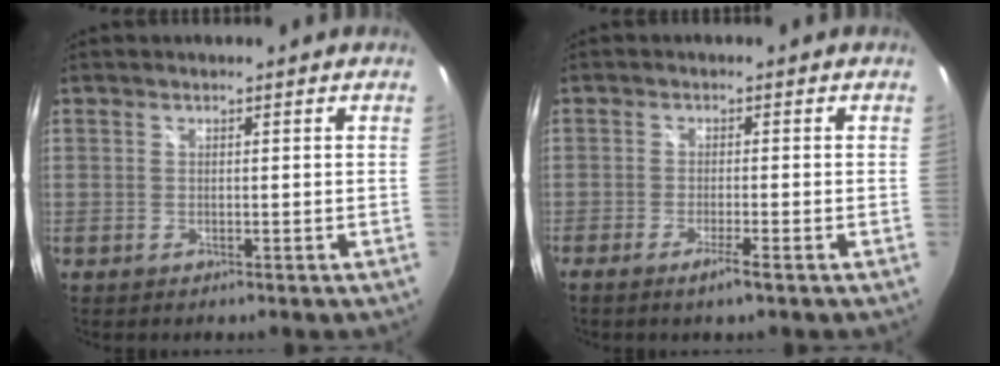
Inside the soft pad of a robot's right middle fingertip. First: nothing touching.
{"total": 2.9, "force": [-1.9, -0.4, 2.2], "torque": [-0.048, -0.004, -0.034]}